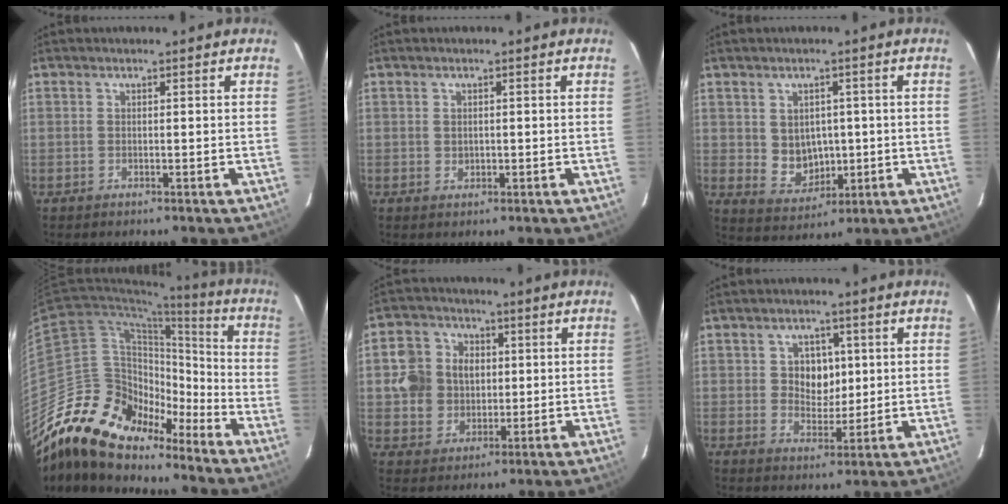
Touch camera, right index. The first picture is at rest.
{"total": 1.1, "force": [0.2, 1.0, 0.4], "torque": [-0.005, 0.002, 0.006]}
{"total": 6.7, "force": [0.3, 5.9, 3.1], "torque": [-0.061, 0.001, 0.027]}
{"total": 19.9, "force": [-15.9, 9.1, 8.0], "torque": [-0.134, 0.020, -0.278]}
{"total": 9.6, "force": [1.2, 8.8, 3.8], "torque": [-0.092, 0.019, 0.027]}
{"total": 5.9, "force": [1.1, 4.9, 3.1], "torque": [-0.049, 0.008, 0.025]}